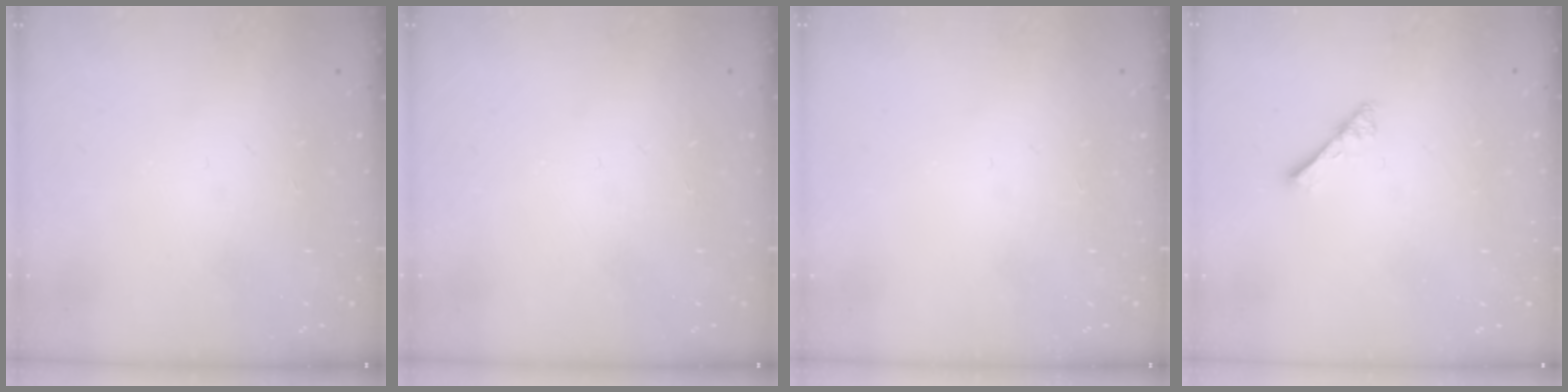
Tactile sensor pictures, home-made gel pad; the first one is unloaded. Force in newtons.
{"total": 0.0}
{"total": 0.0}
{"total": 3.3, "press": 3.2, "slide": 0.4}